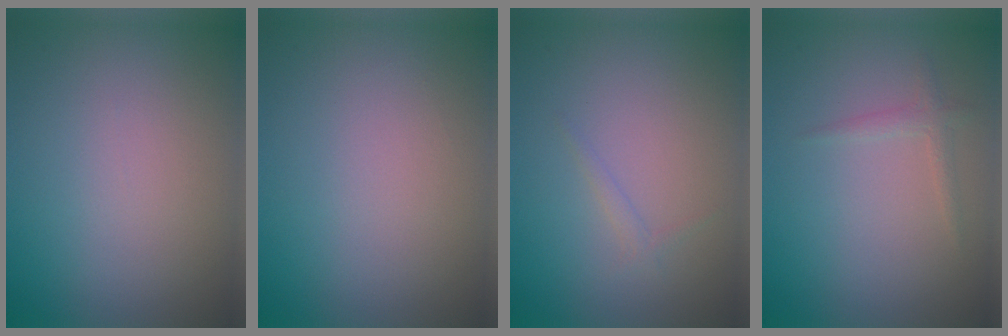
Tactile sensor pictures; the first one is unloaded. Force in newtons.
{"total": 0.0}
{"total": 0.8, "press": 0.8, "slide": 0.1}
{"total": 1.1, "press": 1.1, "slide": 0.0}